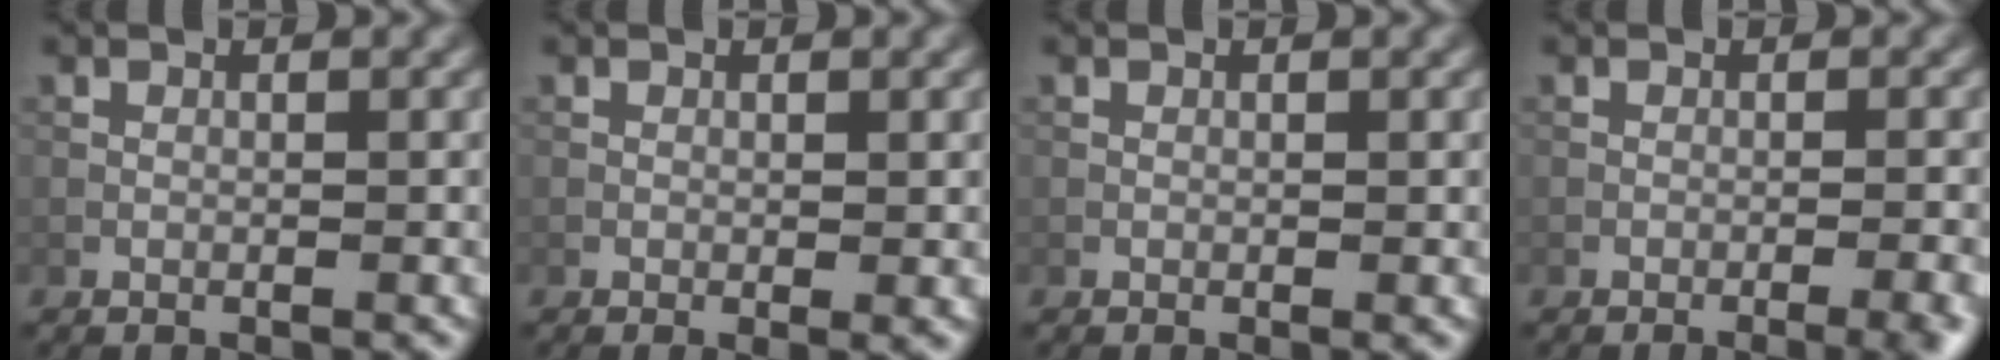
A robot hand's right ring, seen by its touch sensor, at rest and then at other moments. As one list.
[{"total": 0.9, "force": [-0.1, 0.3, 0.8], "torque": [-0.014, -0.005, -0.002]}, {"total": 0.0}, {"total": 4.6, "force": [-3.6, 1.2, 2.6], "torque": [-0.031, -0.001, -0.044]}]